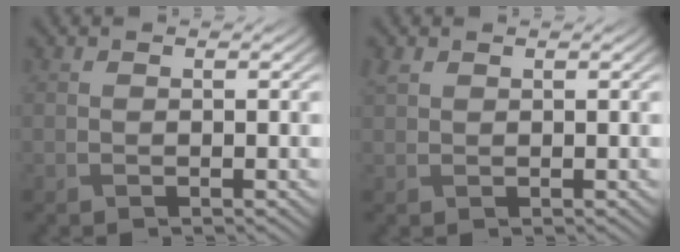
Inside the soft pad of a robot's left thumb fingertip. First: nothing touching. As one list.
[{"total": 1.2, "force": [0.9, 0.7, 0.5], "torque": [-0.017, 0.004, 0.021]}]